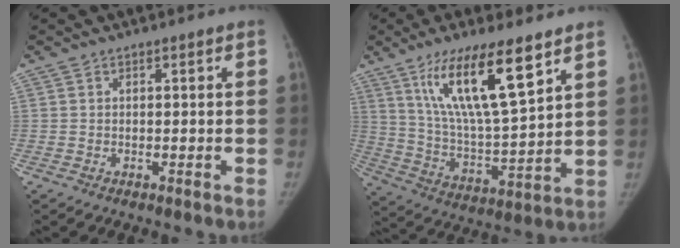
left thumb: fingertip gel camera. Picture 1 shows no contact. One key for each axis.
{"total": 18.1, "fx": 10.1, "fy": 3.8, "fz": 14.5, "tx": -0.252, "ty": -0.049, "tz": 0.192}